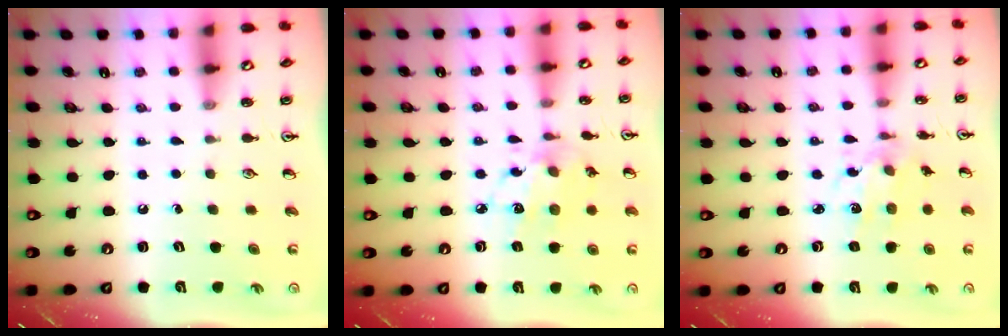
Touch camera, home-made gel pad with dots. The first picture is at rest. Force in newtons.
{"total": 10.0, "press": 9.9, "slide": 0.6}
{"total": 5.5, "press": 5.2, "slide": 1.7}